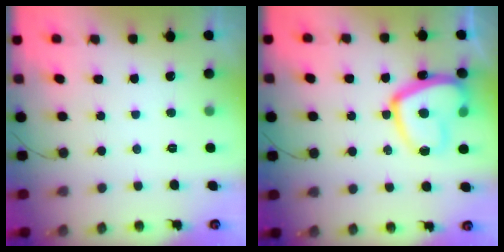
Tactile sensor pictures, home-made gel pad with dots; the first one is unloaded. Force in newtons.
{"total": 17.0, "press": 16.9, "slide": 1.7}